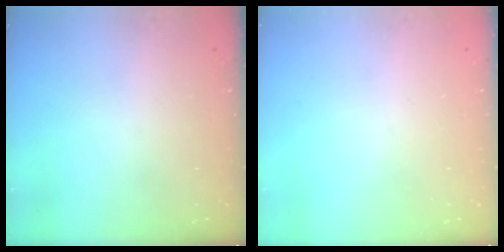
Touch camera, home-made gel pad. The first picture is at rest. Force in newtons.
{"total": 0.0}